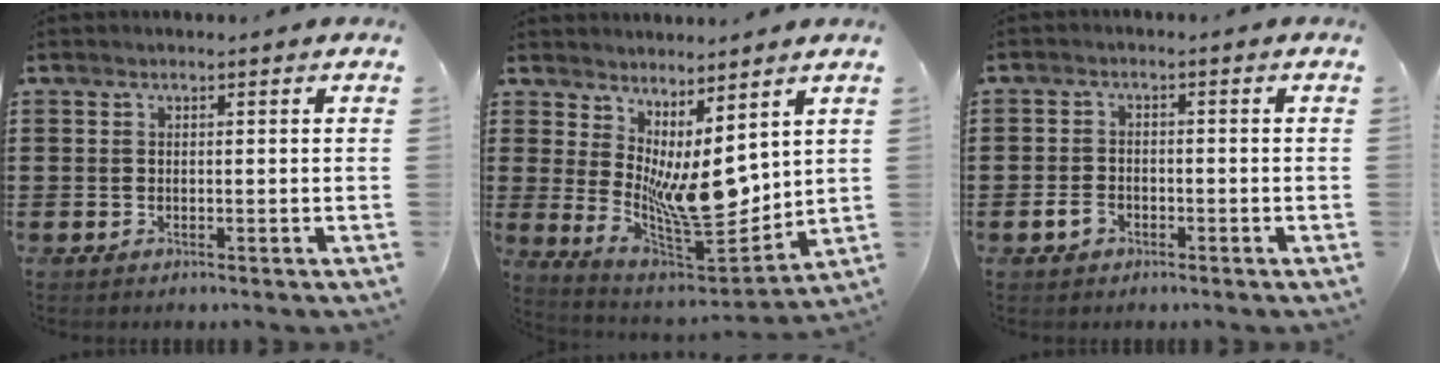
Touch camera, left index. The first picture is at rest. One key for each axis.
{"total": 8.9, "fx": 2.1, "fy": 4.0, "fz": 7.7, "tx": -0.132, "ty": -0.034, "tz": 0.041}
{"total": 2.4, "fx": -1.3, "fy": 1.6, "fz": 1.2, "tx": -0.032, "ty": 0.001, "tz": -0.029}